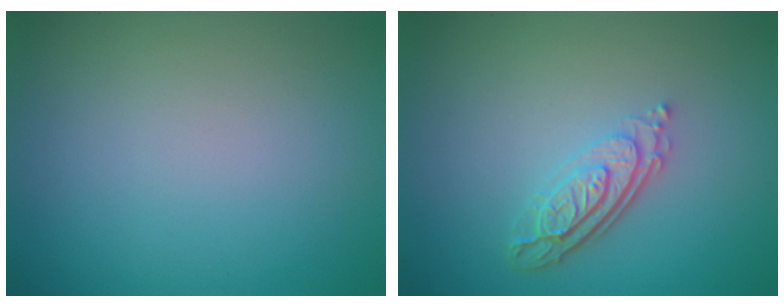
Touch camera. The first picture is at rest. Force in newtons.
{"total": 3.7, "press": 2.7, "slide": 2.5}